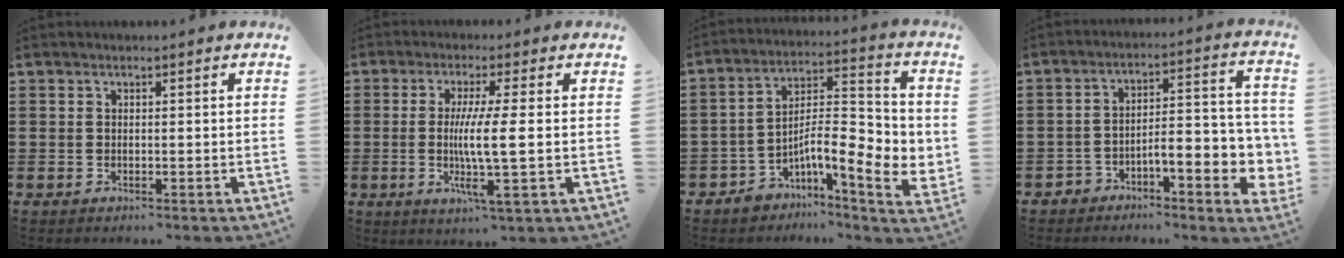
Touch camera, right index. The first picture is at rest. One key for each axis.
{"total": 7.5, "fx": -0.4, "fy": 0.0, "fz": 7.5, "tx": -0.141, "ty": -0.013, "tz": -0.012}
{"total": 8.5, "fx": -2.5, "fy": 3.0, "fz": 7.6, "tx": -0.117, "ty": -0.022, "tz": -0.046}
{"total": 6.5, "fx": -3.5, "fy": 2.3, "fz": 4.9, "tx": -0.067, "ty": -0.017, "tz": -0.069}